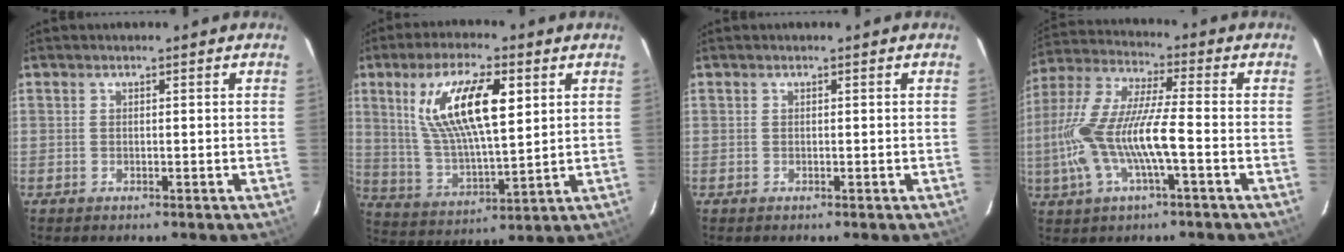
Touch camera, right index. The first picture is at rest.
{"total": 16.0, "force": [5.8, 5.3, 14.0], "torque": [-0.266, 0.007, 0.115]}
{"total": 0.0}
{"total": 16.2, "force": [-3.7, 3.2, 15.5], "torque": [-0.318, -0.003, -0.070]}